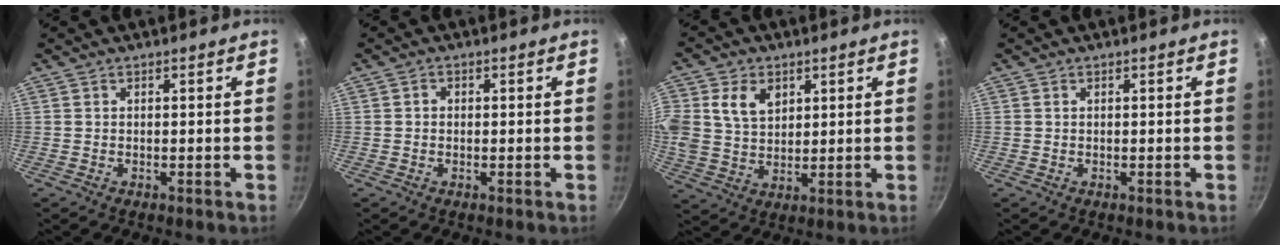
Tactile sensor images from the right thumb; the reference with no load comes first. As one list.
[{"total": 1.1, "force": [0.0, 1.0, 0.5], "torque": [-0.008, 0.006, -0.002]}, {"total": 11.5, "force": [3.8, 8.6, 6.6], "torque": [-0.128, 0.000, 0.072]}, {"total": 0.0}]